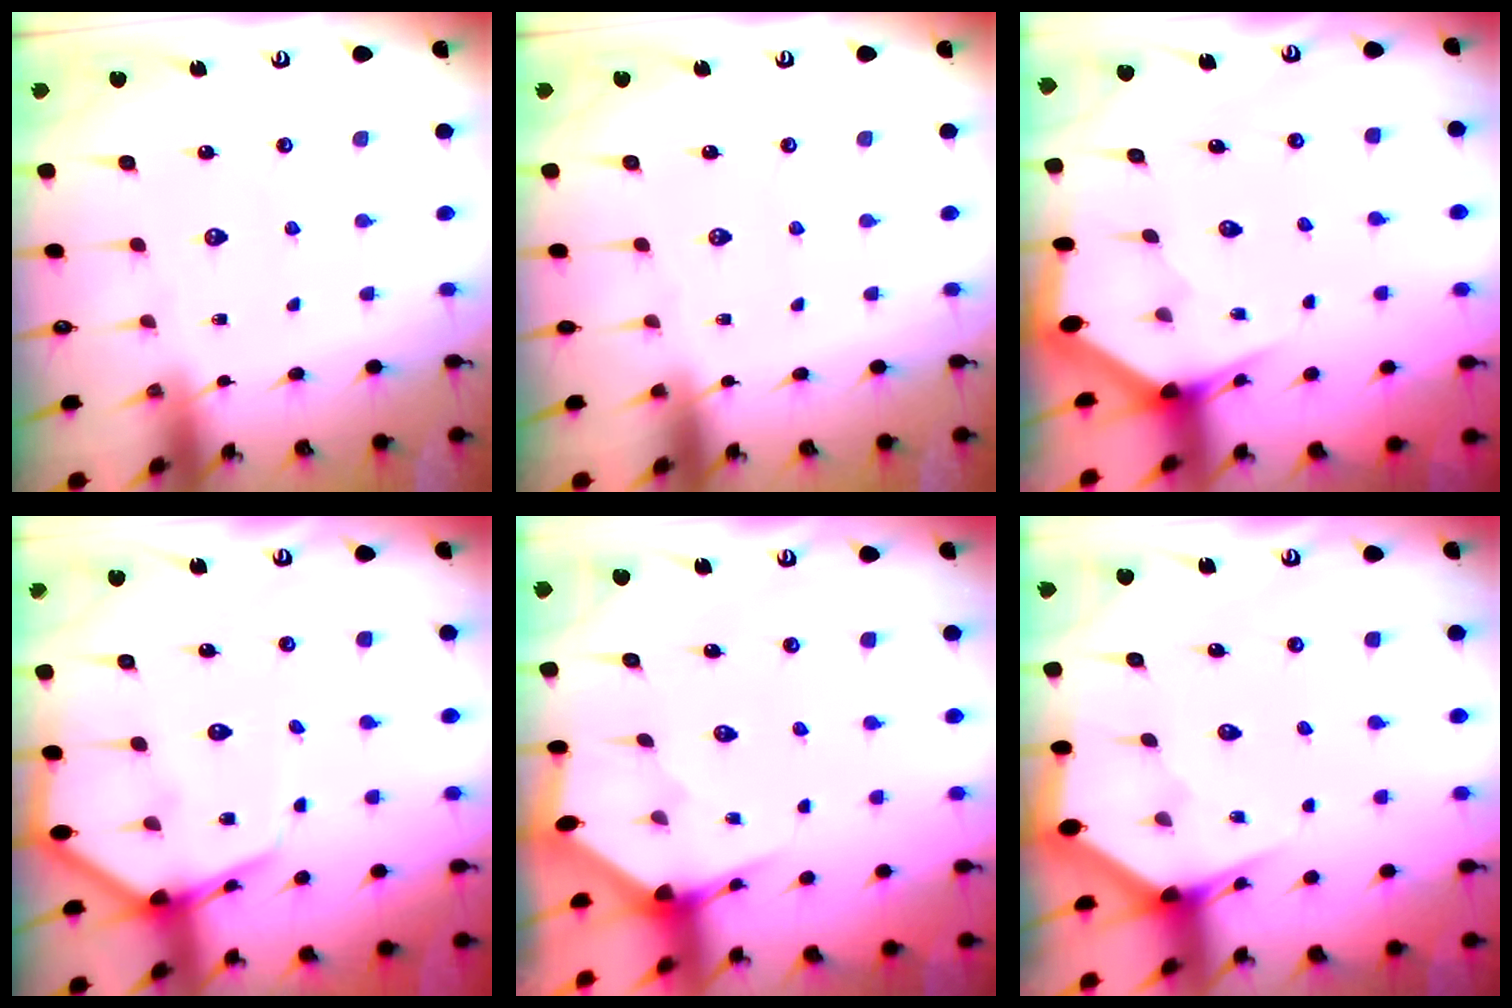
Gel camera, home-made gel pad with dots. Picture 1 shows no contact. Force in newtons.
{"total": 0.0}
{"total": 3.0, "press": 3.0, "slide": 0.1}
{"total": 7.3, "press": 7.3, "slide": 0.7}
{"total": 3.2, "press": 3.2, "slide": 0.3}
{"total": 2.7, "press": 2.7, "slide": 0.1}